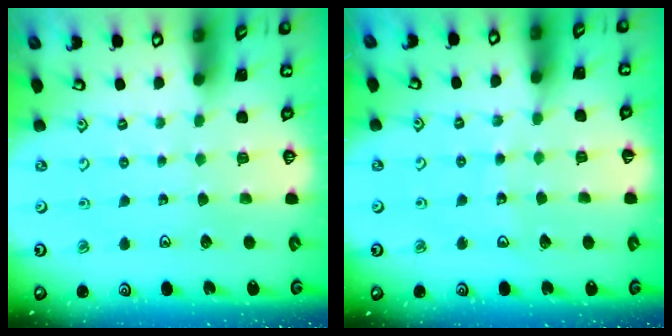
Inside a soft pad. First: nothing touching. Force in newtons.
{"total": 5.5, "press": 5.5, "slide": 0.7}